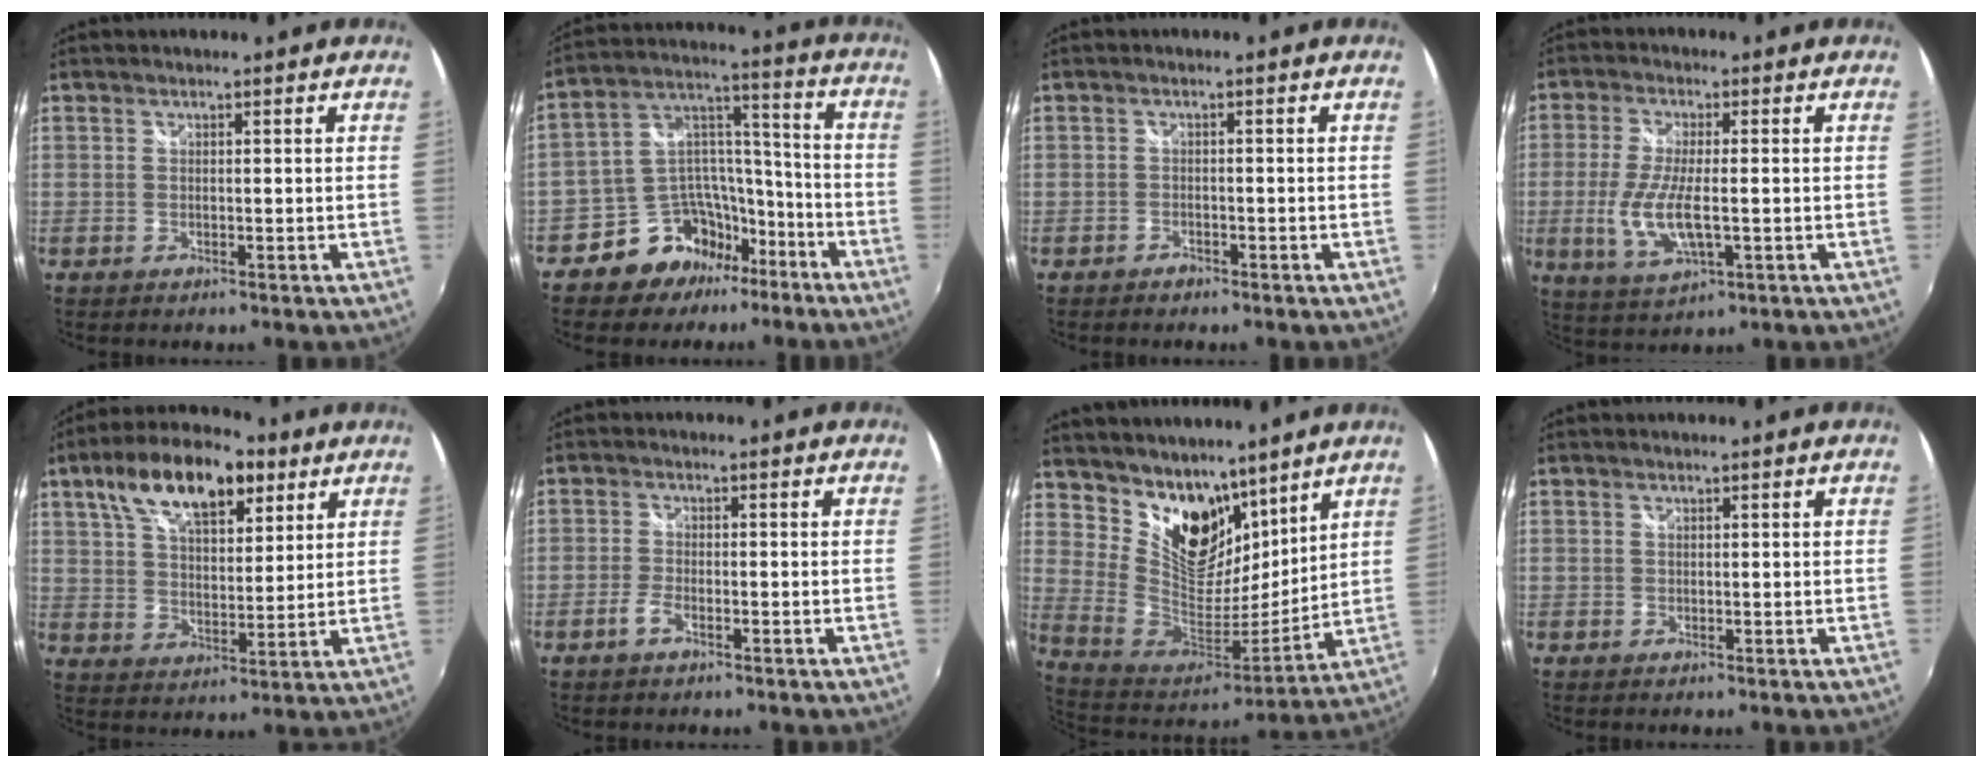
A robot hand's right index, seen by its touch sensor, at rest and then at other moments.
{"total": 12.7, "force": [-8.9, 8.4, 3.6], "torque": [-0.072, 0.070, -0.140]}
{"total": 1.5, "force": [-1.3, 0.8, 0.3], "torque": [-0.008, 0.001, -0.021]}
{"total": 9.7, "force": [-1.8, 3.2, 9.0], "torque": [-0.186, -0.016, -0.030]}
{"total": 16.5, "force": [9.1, 7.3, 11.7], "torque": [-0.213, 0.034, 0.151]}
{"total": 2.6, "force": [-1.7, 0.8, 1.8], "torque": [-0.052, 0.000, -0.038]}
{"total": 17.5, "force": [11.8, 10.1, 7.9], "torque": [-0.164, 0.001, 0.227]}
{"total": 0.0}